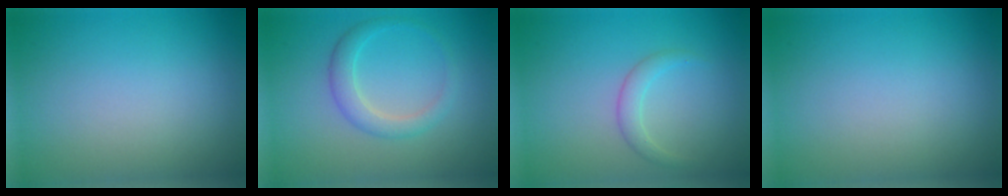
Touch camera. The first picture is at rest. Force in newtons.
{"total": 2.4, "press": 2.4, "slide": 0.1}
{"total": 1.5, "press": 1.5, "slide": 0.1}
{"total": 0.0}